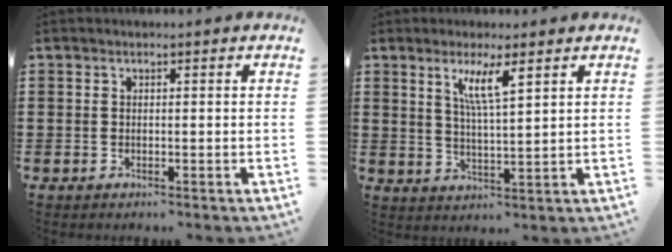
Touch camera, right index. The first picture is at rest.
{"total": 5.4, "force": [2.7, 0.8, 4.5], "torque": [-0.098, 0.003, 0.045]}